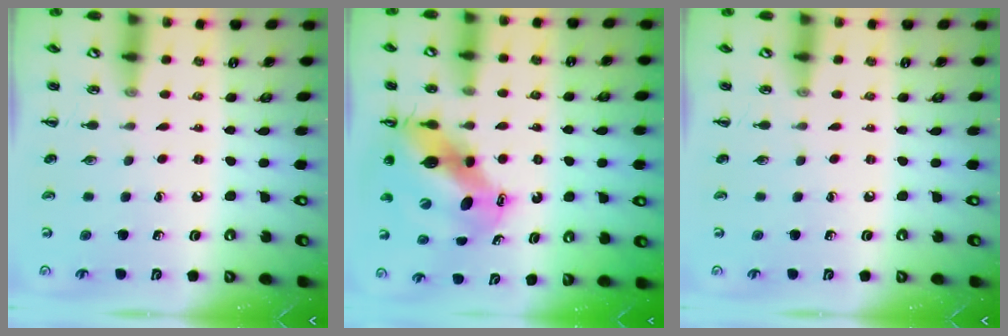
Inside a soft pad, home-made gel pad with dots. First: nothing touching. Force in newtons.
{"total": 10.9, "press": 10.5, "slide": 3.1}
{"total": 0.0}